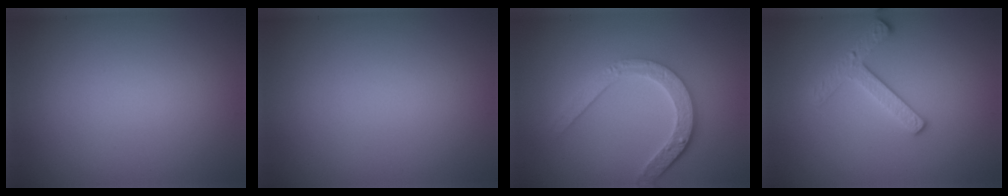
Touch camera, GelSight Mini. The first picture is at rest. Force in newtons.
{"total": 0.0}
{"total": 4.6, "press": 3.5, "slide": 3.0}
{"total": 2.6, "press": 2.6, "slide": 0.3}